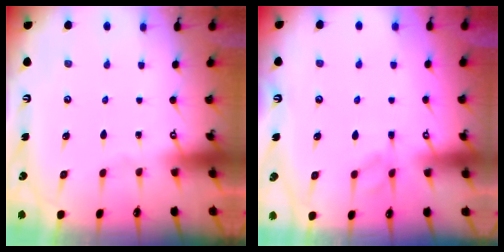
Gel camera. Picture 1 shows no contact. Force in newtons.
{"total": 4.5, "press": 4.4, "slide": 0.5}